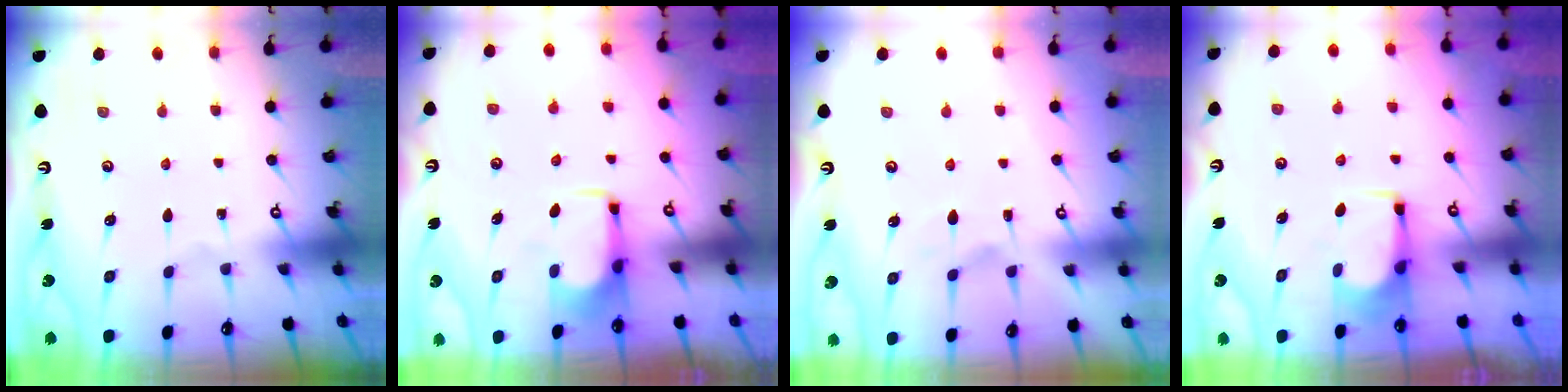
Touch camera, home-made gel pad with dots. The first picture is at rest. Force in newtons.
{"total": 2.1, "press": 2.1, "slide": 0.4}
{"total": 1.4, "press": 0.8, "slide": 1.1}
{"total": 6.4, "press": 6.4, "slide": 0.4}